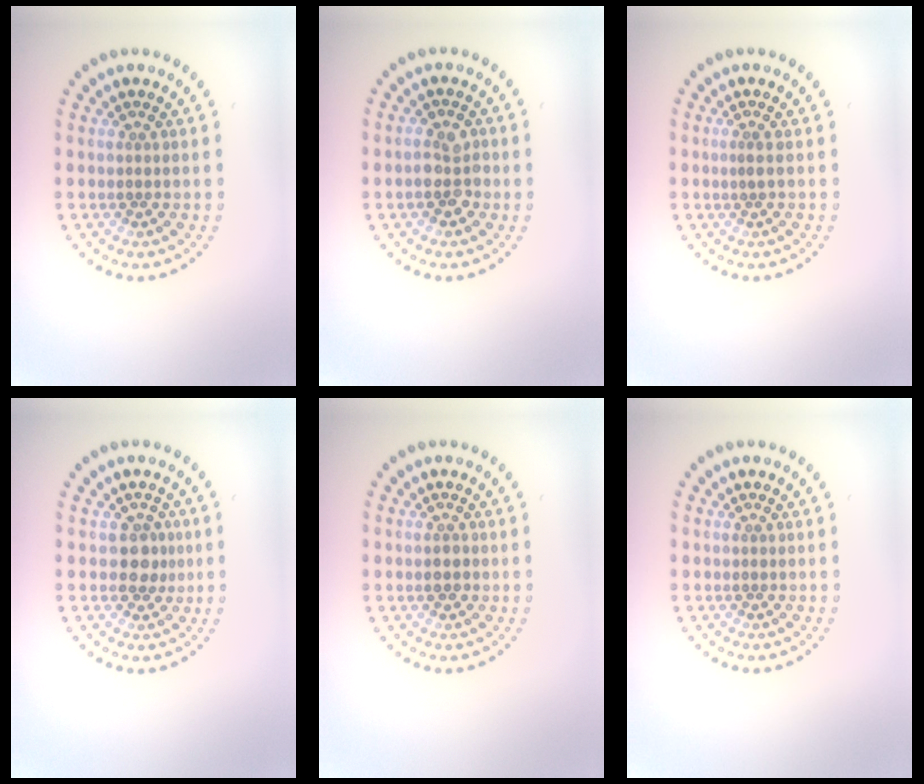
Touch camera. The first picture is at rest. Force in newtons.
{"total": 2.5, "press": 2.5, "slide": 0.6}
{"total": 0.6, "press": 0.4, "slide": 0.5}
{"total": 2.0, "press": 1.7, "slide": 1.0}
{"total": 1.2, "press": 1.1, "slide": 0.3}
{"total": 0.0}